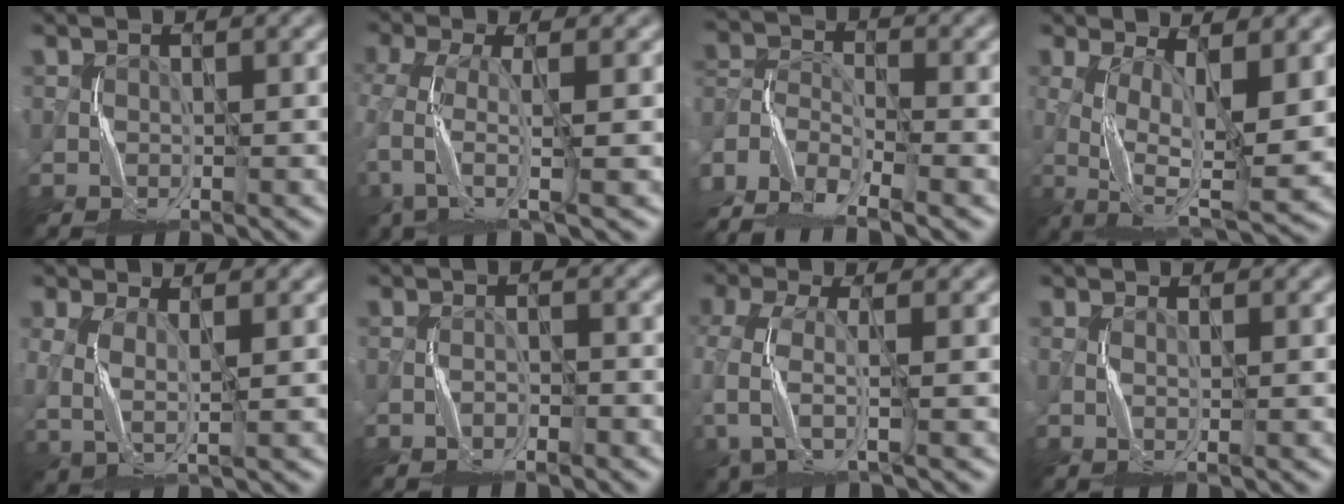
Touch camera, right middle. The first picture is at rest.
{"total": 4.5, "force": [-1.9, 1.0, 4.0], "torque": [-0.091, -0.011, -0.043]}
{"total": 9.0, "force": [-7.4, 2.8, 4.2], "torque": [-0.082, -0.018, -0.144]}
{"total": 8.5, "force": [0.0, 2.4, 8.2], "torque": [-0.145, -0.001, 0.000]}
{"total": 2.5, "force": [-0.2, 0.6, 2.4], "torque": [-0.060, -0.009, -0.003]}
{"total": 2.0, "force": [-1.7, 0.5, 0.8], "torque": [-0.006, 0.013, -0.034]}
{"total": 3.9, "force": [-1.7, 1.1, 3.4], "torque": [-0.091, -0.009, -0.040]}
{"total": 0.6, "force": [-0.4, -0.2, 0.4], "torque": [-0.007, 0.002, -0.011]}